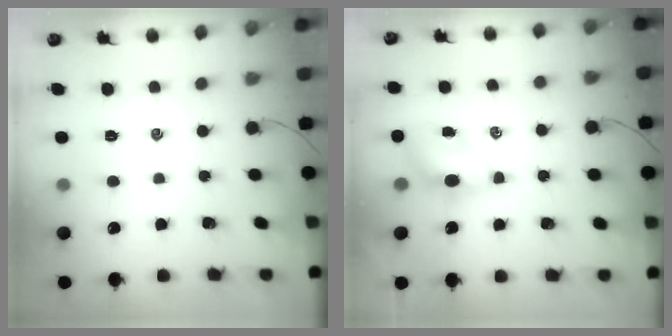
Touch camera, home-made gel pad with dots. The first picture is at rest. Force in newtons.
{"total": 5.1, "press": 5.0, "slide": 1.2}